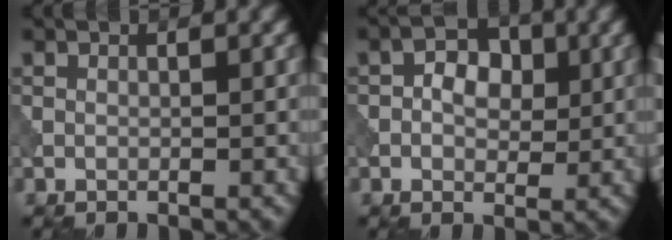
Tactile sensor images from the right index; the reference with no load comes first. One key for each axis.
{"total": 3.1, "fx": 0.0, "fy": 2.3, "fz": 2.1, "tx": -0.031, "ty": 0.003, "tz": -0.008}